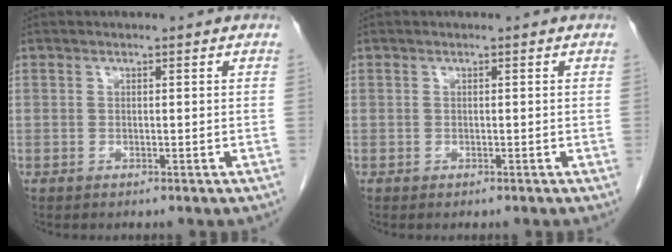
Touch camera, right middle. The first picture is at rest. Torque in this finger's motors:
{"motor_torque": [1.07, -1.07, 0.12, 0.01]}